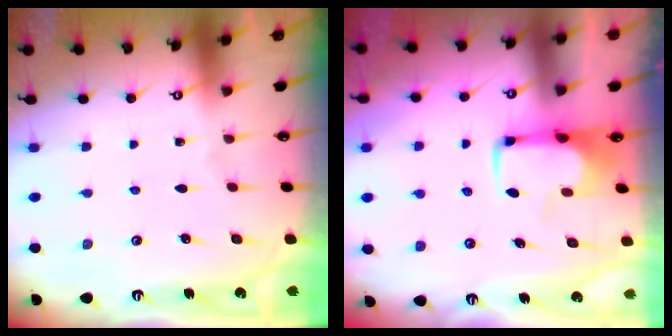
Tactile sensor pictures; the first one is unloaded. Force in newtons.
{"total": 1.8, "press": 1.7, "slide": 0.5}